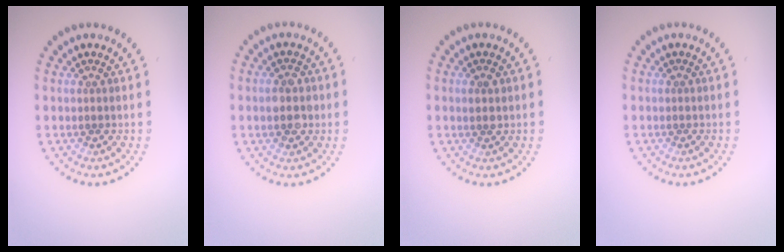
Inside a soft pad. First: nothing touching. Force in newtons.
{"total": 2.8, "press": 2.8, "slide": 0.2}
{"total": 1.1, "press": 1.0, "slide": 0.4}
{"total": 0.0}